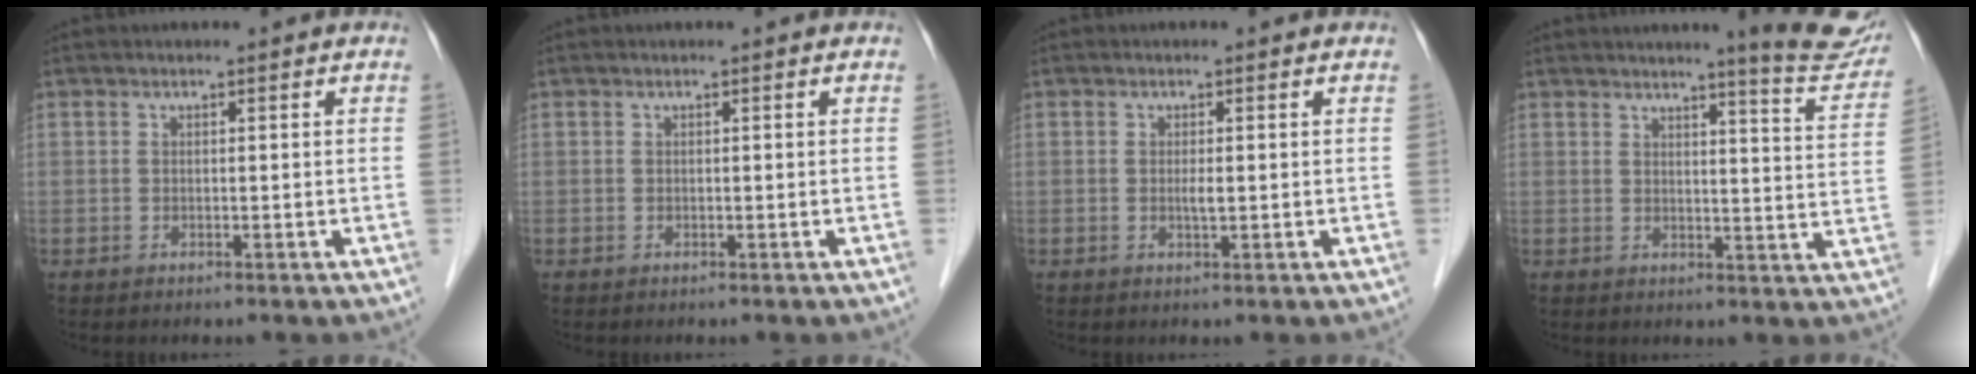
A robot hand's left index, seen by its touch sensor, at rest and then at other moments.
{"total": 0.0}
{"total": 1.2, "force": [0.0, 0.2, 1.2], "torque": [-0.023, -0.002, -0.001]}
{"total": 10.0, "force": [8.8, 0.2, 4.6], "torque": [-0.042, -0.028, 0.085]}